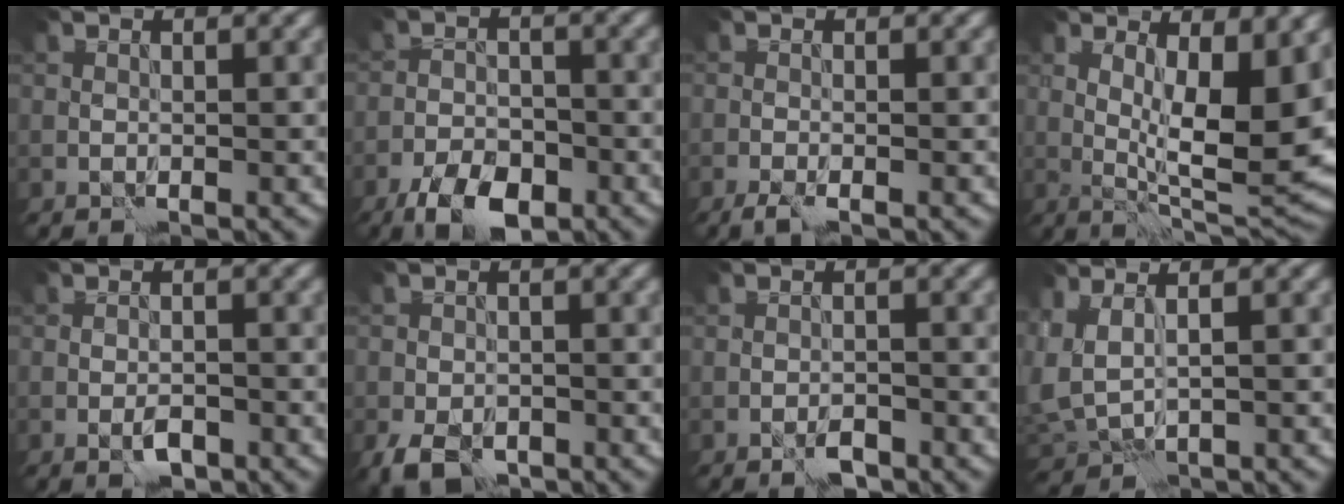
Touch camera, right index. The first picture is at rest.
{"total": 5.4, "force": [-3.6, 2.5, 3.1], "torque": [-0.048, -0.004, -0.068]}
{"total": 1.4, "force": [-1.0, 0.1, 0.9], "torque": [-0.022, -0.007, -0.022]}
{"total": 8.9, "force": [1.7, 2.6, 8.3], "torque": [-0.132, -0.016, 0.037]}
{"total": 1.5, "force": [-0.7, 0.7, 1.1], "torque": [-0.020, -0.003, -0.011]}
{"total": 3.6, "force": [-2.2, 2.1, 1.9], "torque": [-0.033, -0.008, -0.041]}
{"total": 1.4, "force": [-1.0, 0.5, 0.8], "torque": [-0.011, 0.001, -0.018]}
{"total": 4.5, "force": [2.1, 2.1, 3.4], "torque": [-0.078, 0.003, 0.049]}